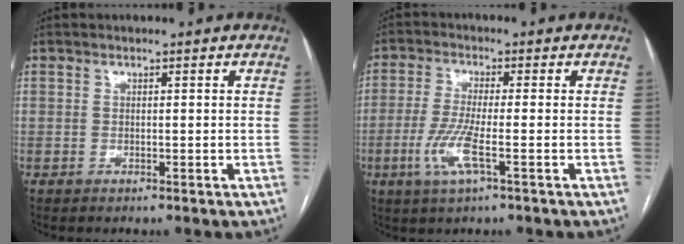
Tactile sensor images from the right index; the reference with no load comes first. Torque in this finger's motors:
{"motor_torque": [0.84, -0.48, 0.53, 0.15]}